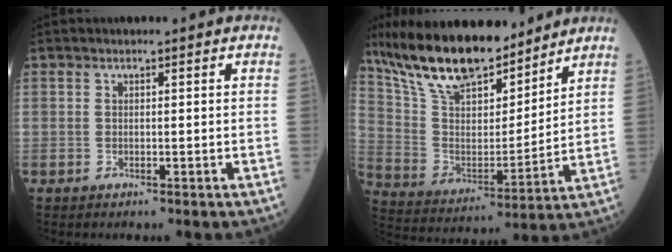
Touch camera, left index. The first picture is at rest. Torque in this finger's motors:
{"motor_torque": [0.45, -0.72, 0.95, 0.12]}